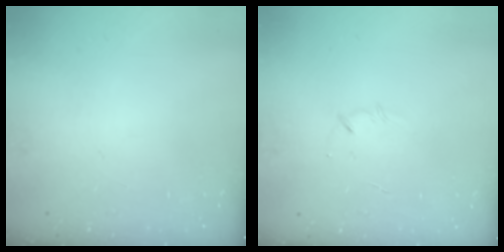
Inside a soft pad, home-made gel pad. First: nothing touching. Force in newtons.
{"total": 2.4, "press": 2.3, "slide": 0.5}